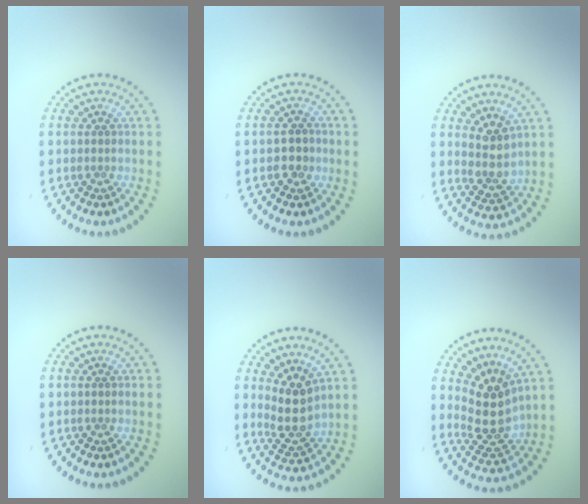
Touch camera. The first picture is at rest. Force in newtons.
{"total": 1.9, "press": 1.9, "slide": 0.3}
{"total": 3.1, "press": 2.5, "slide": 1.8}
{"total": 0.0}
{"total": 3.6, "press": 2.9, "slide": 2.2}
{"total": 4.4, "press": 3.7, "slide": 2.3}